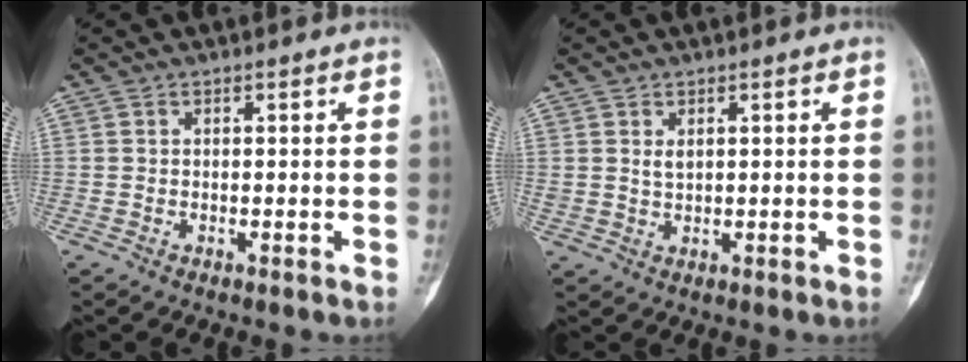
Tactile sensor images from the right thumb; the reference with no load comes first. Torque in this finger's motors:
{"motor_torque": [0.00, 0.01, 0.57, 0.02, 0.05]}